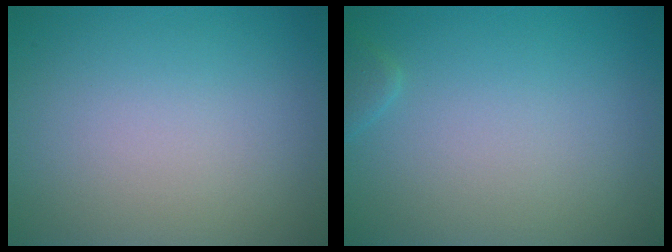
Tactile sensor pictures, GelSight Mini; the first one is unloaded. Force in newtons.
{"total": 0.9, "press": 0.9, "slide": 0.0}